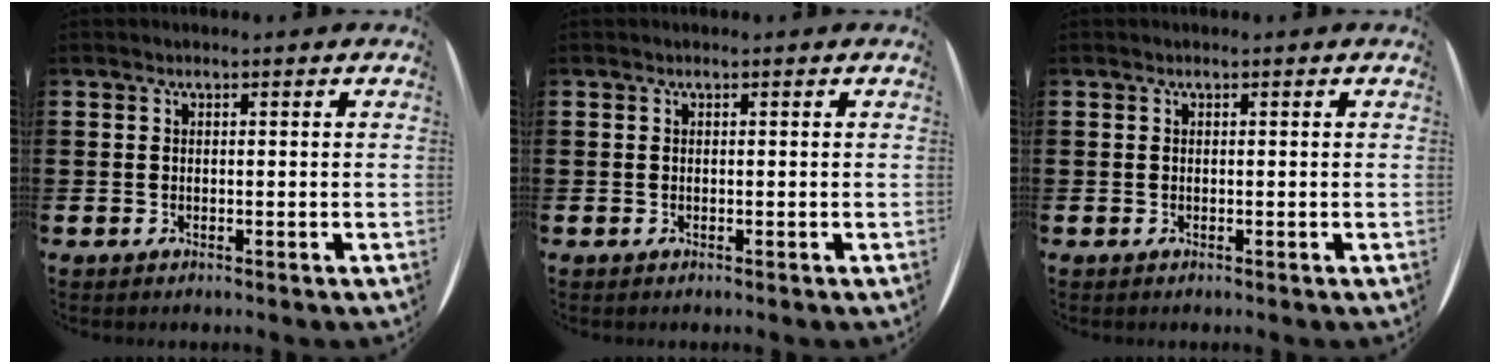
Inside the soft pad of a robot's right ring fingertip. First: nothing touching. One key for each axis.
{"total": 0.0}
{"total": 0.0}